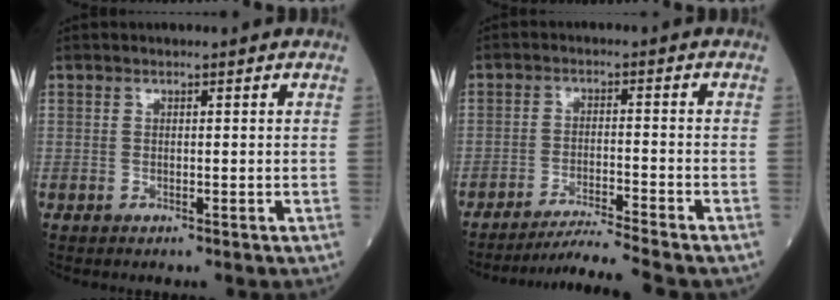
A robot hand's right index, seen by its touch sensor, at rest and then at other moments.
{"total": 7.7, "force": [-7.0, -2.2, 2.4], "torque": [-0.033, -0.023, -0.119]}